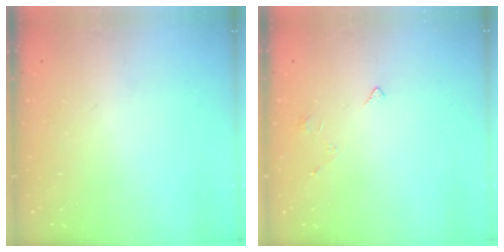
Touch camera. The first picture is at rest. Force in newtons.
{"total": 2.2, "press": 2.1, "slide": 0.4}